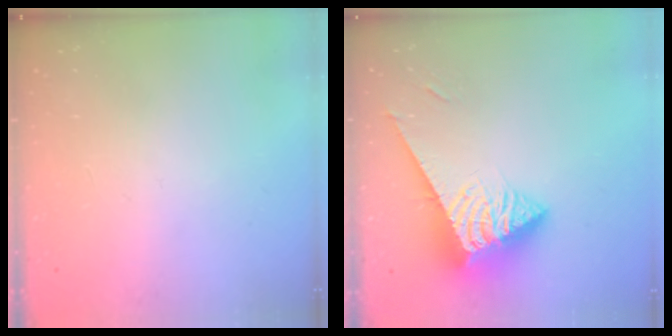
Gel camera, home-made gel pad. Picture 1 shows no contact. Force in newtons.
{"total": 7.2, "press": 7.1, "slide": 1.0}